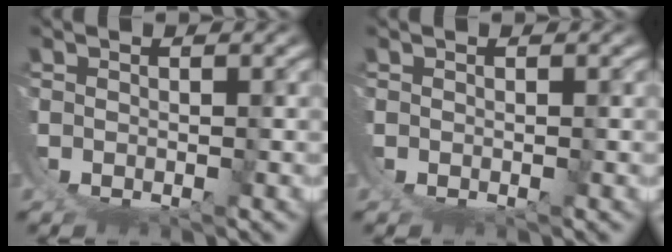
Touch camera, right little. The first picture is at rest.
{"total": 0.0}